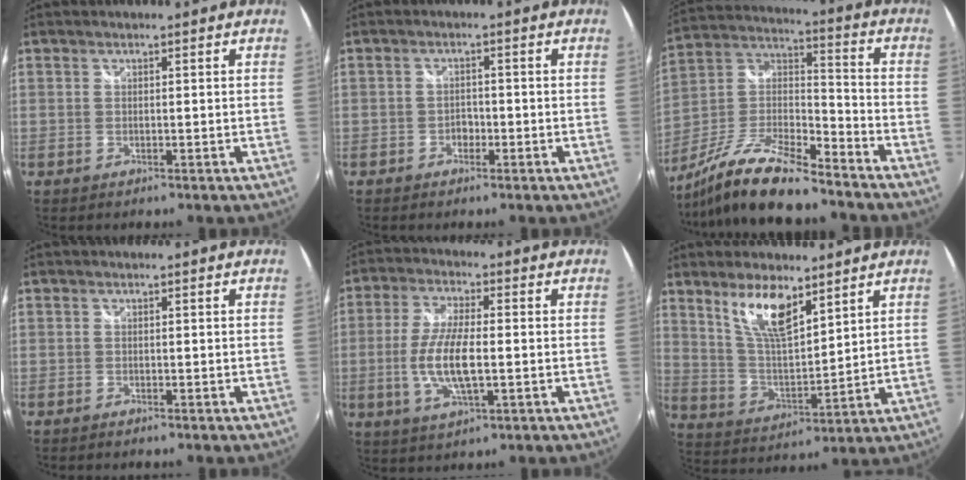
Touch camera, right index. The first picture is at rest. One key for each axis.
{"total": 1.9, "fx": -1.1, "fy": 1.4, "fz": 0.6, "tx": -0.012, "ty": 0.002, "tz": -0.018}
{"total": 17.9, "fx": -13.9, "fy": 4.1, "fz": 10.5, "tx": -0.223, "ty": -0.007, "tz": -0.256}
{"total": 0.5, "fx": -0.5, "fy": 0.2, "fz": 0.1, "tx": -0.005, "ty": -0.003, "tz": -0.011}
{"total": 10.0, "fx": -1.5, "fy": 3.1, "fz": 9.4, "tx": -0.194, "ty": -0.003, "tz": -0.031}
{"total": 10.9, "fx": 7.0, "fy": 3.4, "fz": 7.6, "tx": -0.140, "ty": 0.001, "tz": 0.141}